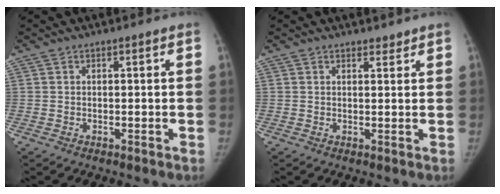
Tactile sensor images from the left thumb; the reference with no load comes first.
{"total": 1.5, "force": [1.4, 0.5, 0.3], "torque": [0.004, -0.012, 0.020]}